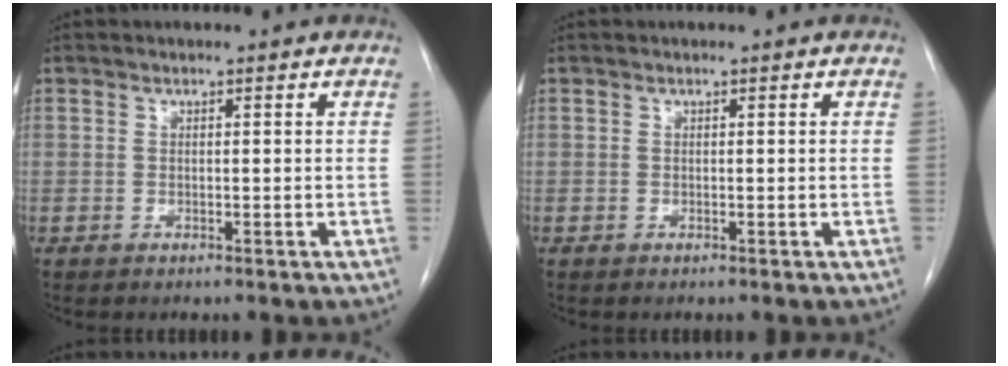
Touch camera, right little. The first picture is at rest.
{"total": 0.0}